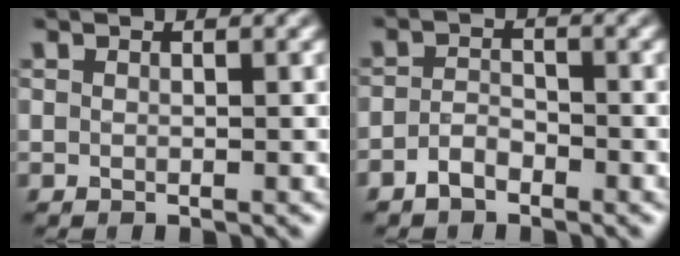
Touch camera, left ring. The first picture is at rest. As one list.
[{"total": 2.0, "force": [-1.4, 1.0, 1.1], "torque": [-0.022, 0.004, -0.029]}]